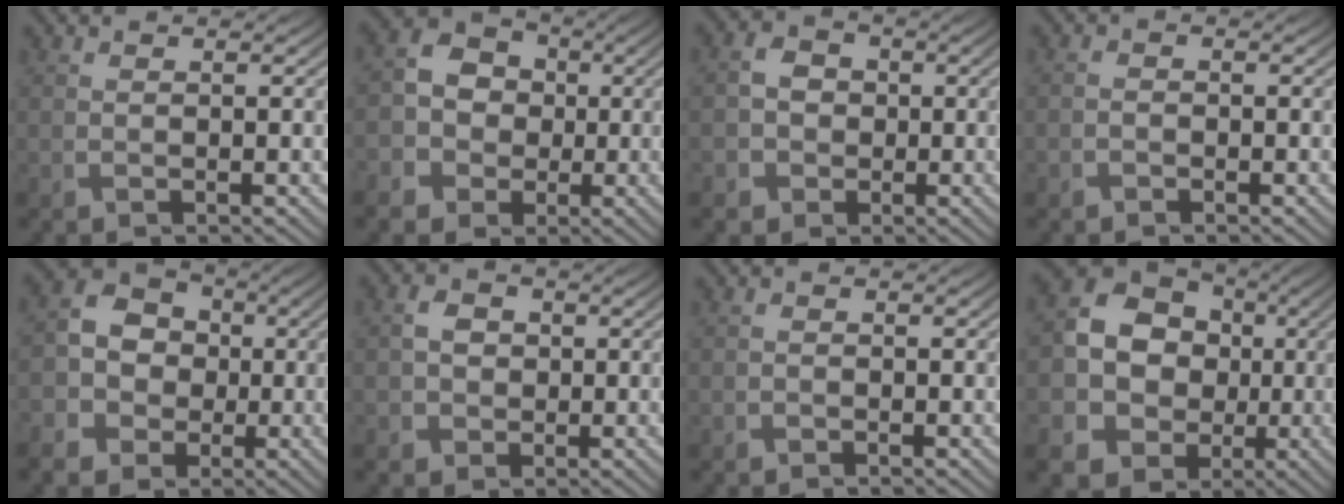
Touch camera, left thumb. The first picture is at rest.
{"total": 6.3, "force": [-1.4, 5.7, 2.4], "torque": [-0.055, 0.000, -0.042]}
{"total": 3.7, "force": [-0.9, 3.4, 1.2], "torque": [-0.023, 0.000, -0.028]}
{"total": 0.9, "force": [-0.7, 0.5, 0.2], "torque": [-0.005, 0.000, -0.016]}
{"total": 7.5, "force": [-1.9, 6.5, 3.1], "torque": [-0.074, -0.010, -0.052]}
{"total": 2.9, "force": [-0.2, 2.6, 1.2], "torque": [-0.028, -0.001, -0.008]}
{"total": 0.5, "force": [-0.5, 0.3, 0.0], "torque": [0.000, -0.002, -0.009]}
{"total": 12.9, "force": [-0.8, 11.1, 6.6], "torque": [-0.153, -0.011, -0.023]}